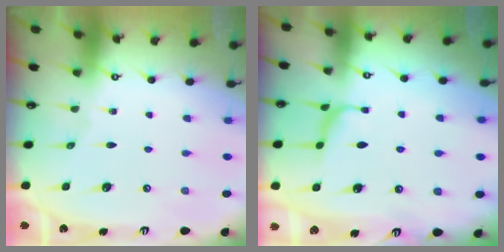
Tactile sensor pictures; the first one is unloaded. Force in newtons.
{"total": 0.9, "press": 0.4, "slide": 0.8}